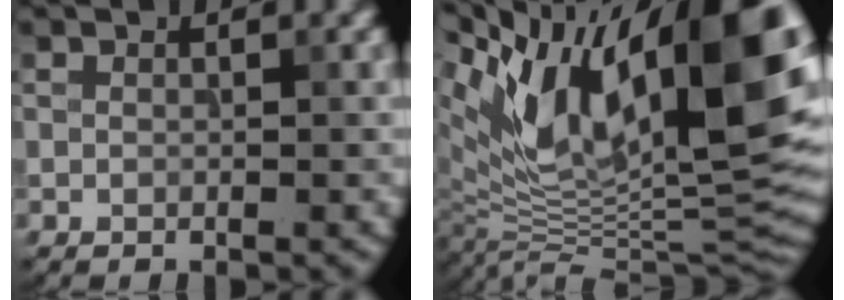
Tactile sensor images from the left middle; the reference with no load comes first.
{"total": 17.3, "force": [5.5, 7.7, 14.5], "torque": [-0.223, 0.008, 0.090]}